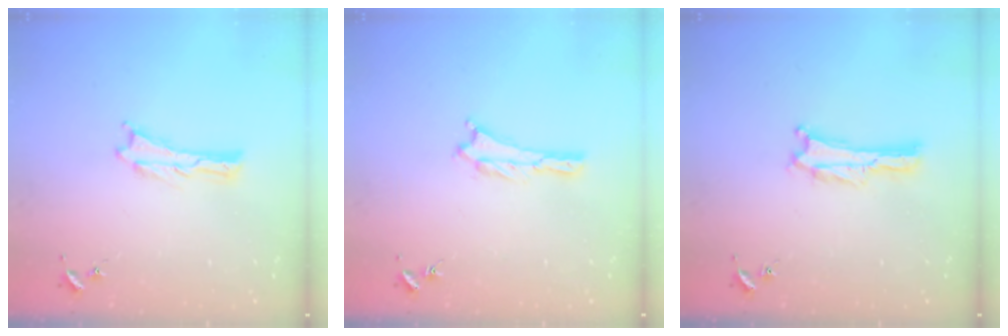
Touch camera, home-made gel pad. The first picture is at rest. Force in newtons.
{"total": 0.0}
{"total": 0.0}